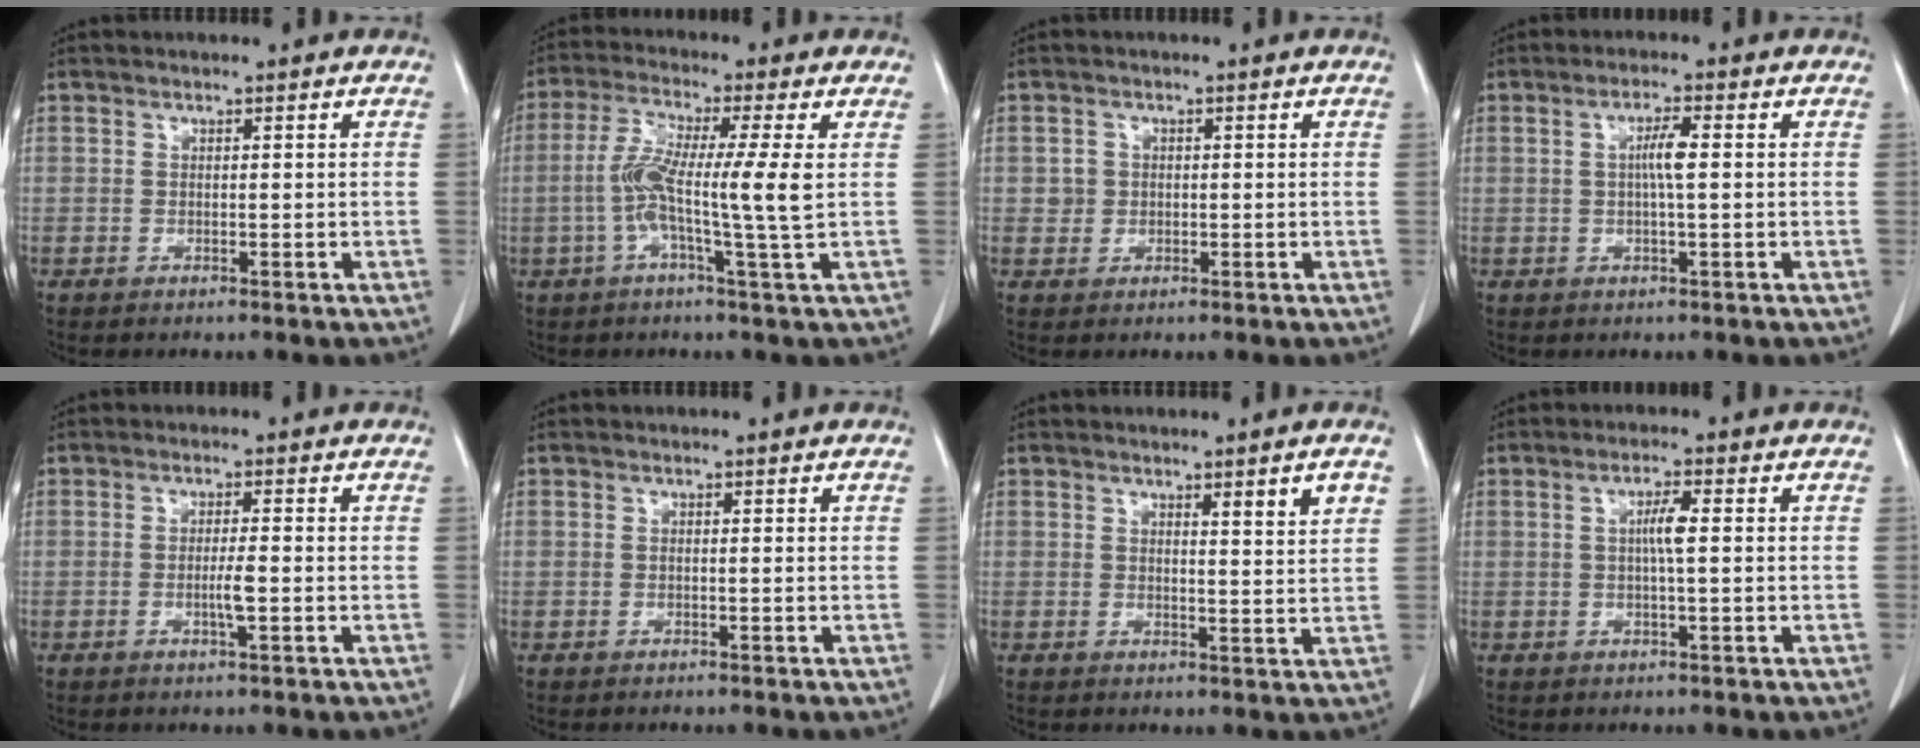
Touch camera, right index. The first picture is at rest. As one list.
[{"total": 9.5, "force": [-0.2, -0.5, 9.5], "torque": [-0.186, 0.007, -0.015]}, {"total": 2.0, "force": [0.3, 1.9, 0.3], "torque": [-0.004, 0.004, 0.004]}, {"total": 3.4, "force": [0.3, 0.2, 3.4], "torque": [-0.066, 0.002, 0.004]}, {"total": 2.7, "force": [-0.6, 0.0, 2.6], "torque": [-0.052, -0.003, -0.012]}, {"total": 0.0}, {"total": 3.8, "force": [2.2, 0.0, 3.1], "torque": [-0.044, -0.008, 0.031]}, {"total": 3.1, "force": [0.3, 0.1, 3.1], "torque": [-0.059, 0.001, 0.005]}]